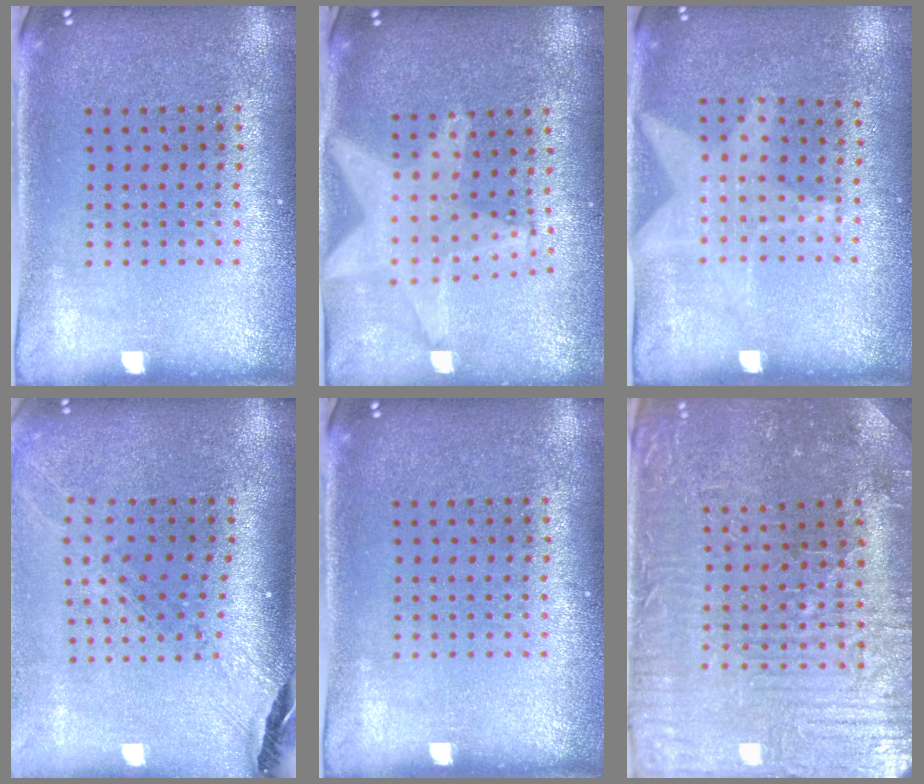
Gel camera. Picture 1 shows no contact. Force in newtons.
{"total": 2.3, "press": 1.8, "slide": 1.3}
{"total": 1.3, "press": 0.9, "slide": 0.9}
{"total": 1.8, "press": 1.6, "slide": 0.9}
{"total": 0.0}
{"total": 3.7, "press": 3.7, "slide": 0.5}